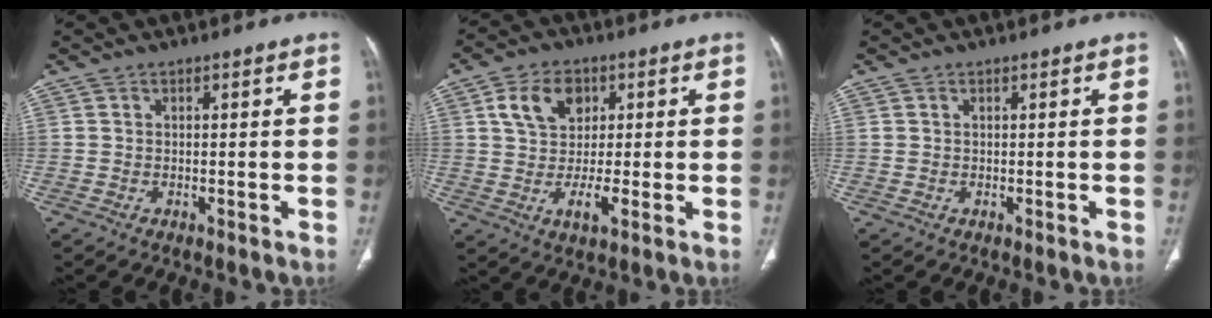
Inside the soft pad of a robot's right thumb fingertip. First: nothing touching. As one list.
[{"total": 9.7, "force": [2.2, 6.5, 6.8], "torque": [-0.104, -0.005, 0.037]}, {"total": 0.0}]